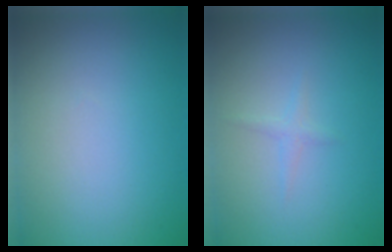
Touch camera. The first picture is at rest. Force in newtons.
{"total": 0.8, "press": 0.8, "slide": 0.1}